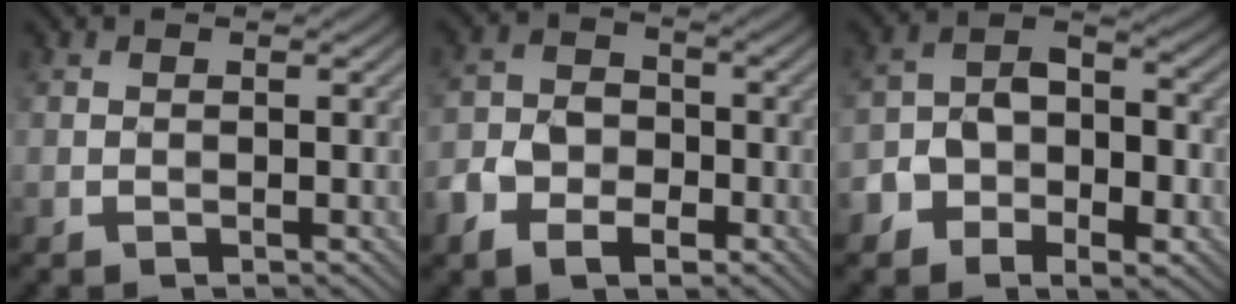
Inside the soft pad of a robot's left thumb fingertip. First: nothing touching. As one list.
[{"total": 6.4, "force": [-3.4, 4.3, 3.3], "torque": [-0.063, -0.007, -0.076]}, {"total": 8.8, "force": [-4.3, 5.7, 5.2], "torque": [-0.085, -0.008, -0.082]}]